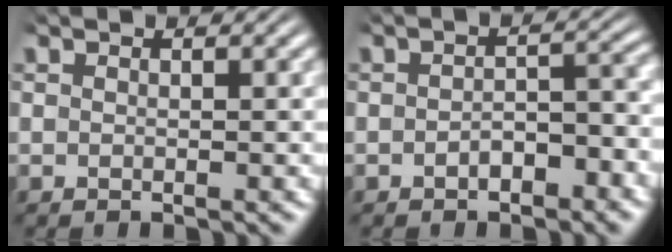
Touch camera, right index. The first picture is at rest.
{"total": 2.5, "force": [-1.7, 1.0, 1.5], "torque": [-0.012, -0.002, -0.028]}